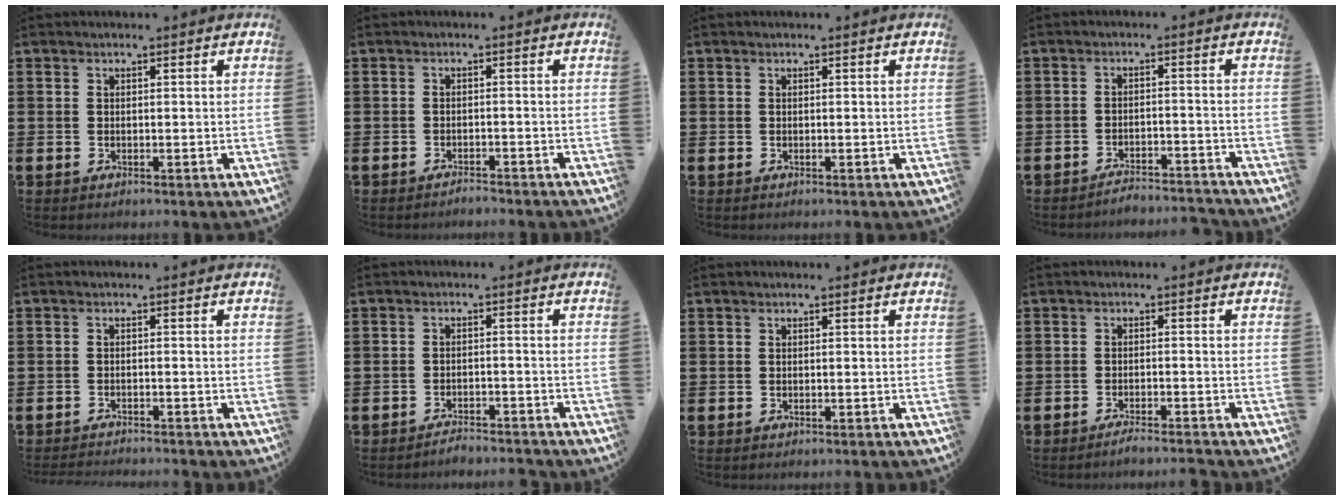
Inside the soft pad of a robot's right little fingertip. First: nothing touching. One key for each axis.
{"total": 1.3, "fx": -1.3, "fy": 0.0, "fz": 0.1, "tx": -0.005, "ty": 0.001, "tz": -0.026}
{"total": 0.0}
{"total": 2.8, "fx": -2.8, "fy": -0.1, "fz": 0.0, "tx": -0.004, "ty": 0.004, "tz": -0.060}
{"total": 1.4, "fx": -1.4, "fy": -0.1, "fz": 0.0, "tx": -0.004, "ty": 0.003, "tz": -0.030}
{"total": 2.2, "fx": -2.2, "fy": 0.0, "fz": 0.1, "tx": -0.006, "ty": 0.004, "tz": -0.047}
{"total": 0.0}
{"total": 1.9, "fx": -1.8, "fy": -0.2, "fz": 0.6, "tx": -0.009, "ty": 0.001, "tz": -0.034}